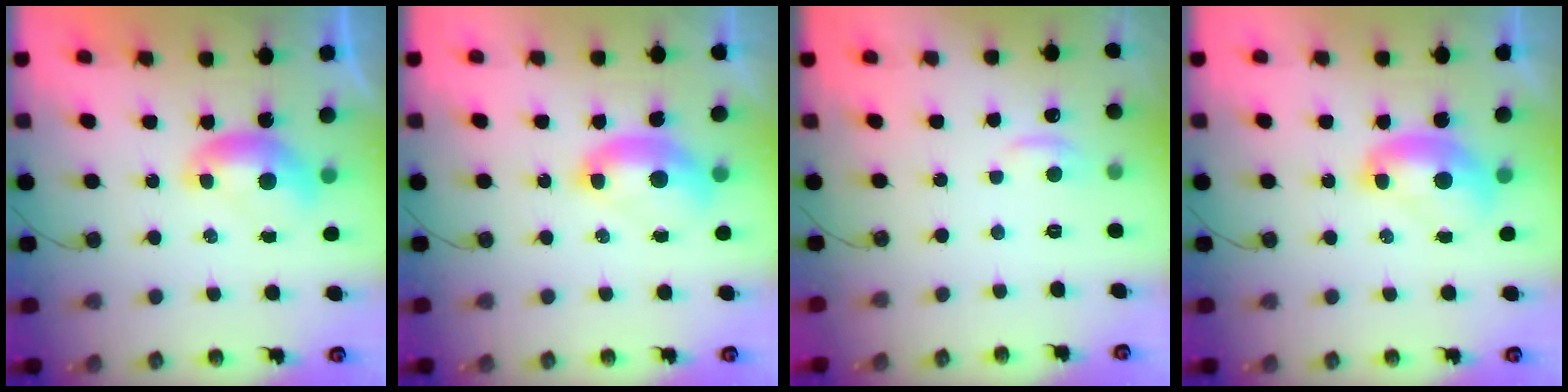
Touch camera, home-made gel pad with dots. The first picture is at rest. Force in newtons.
{"total": 2.6, "press": 2.6, "slide": 0.6}
{"total": 0.8, "press": 0.2, "slide": 0.8}
{"total": 2.0, "press": 2.0, "slide": 0.0}